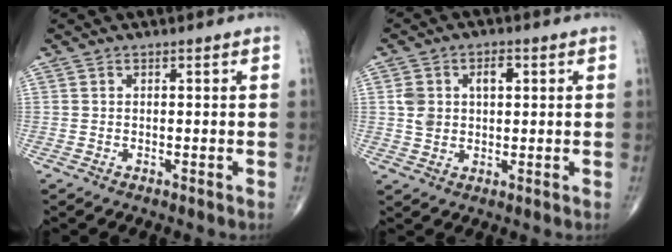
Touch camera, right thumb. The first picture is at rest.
{"total": 6.4, "force": [1.4, 4.5, 4.4], "torque": [-0.066, 0.011, 0.026]}